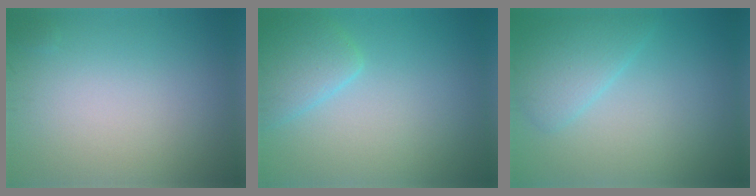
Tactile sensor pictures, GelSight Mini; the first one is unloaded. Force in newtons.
{"total": 3.0, "press": 2.9, "slide": 0.3}
{"total": 3.0, "press": 3.0, "slide": 0.1}